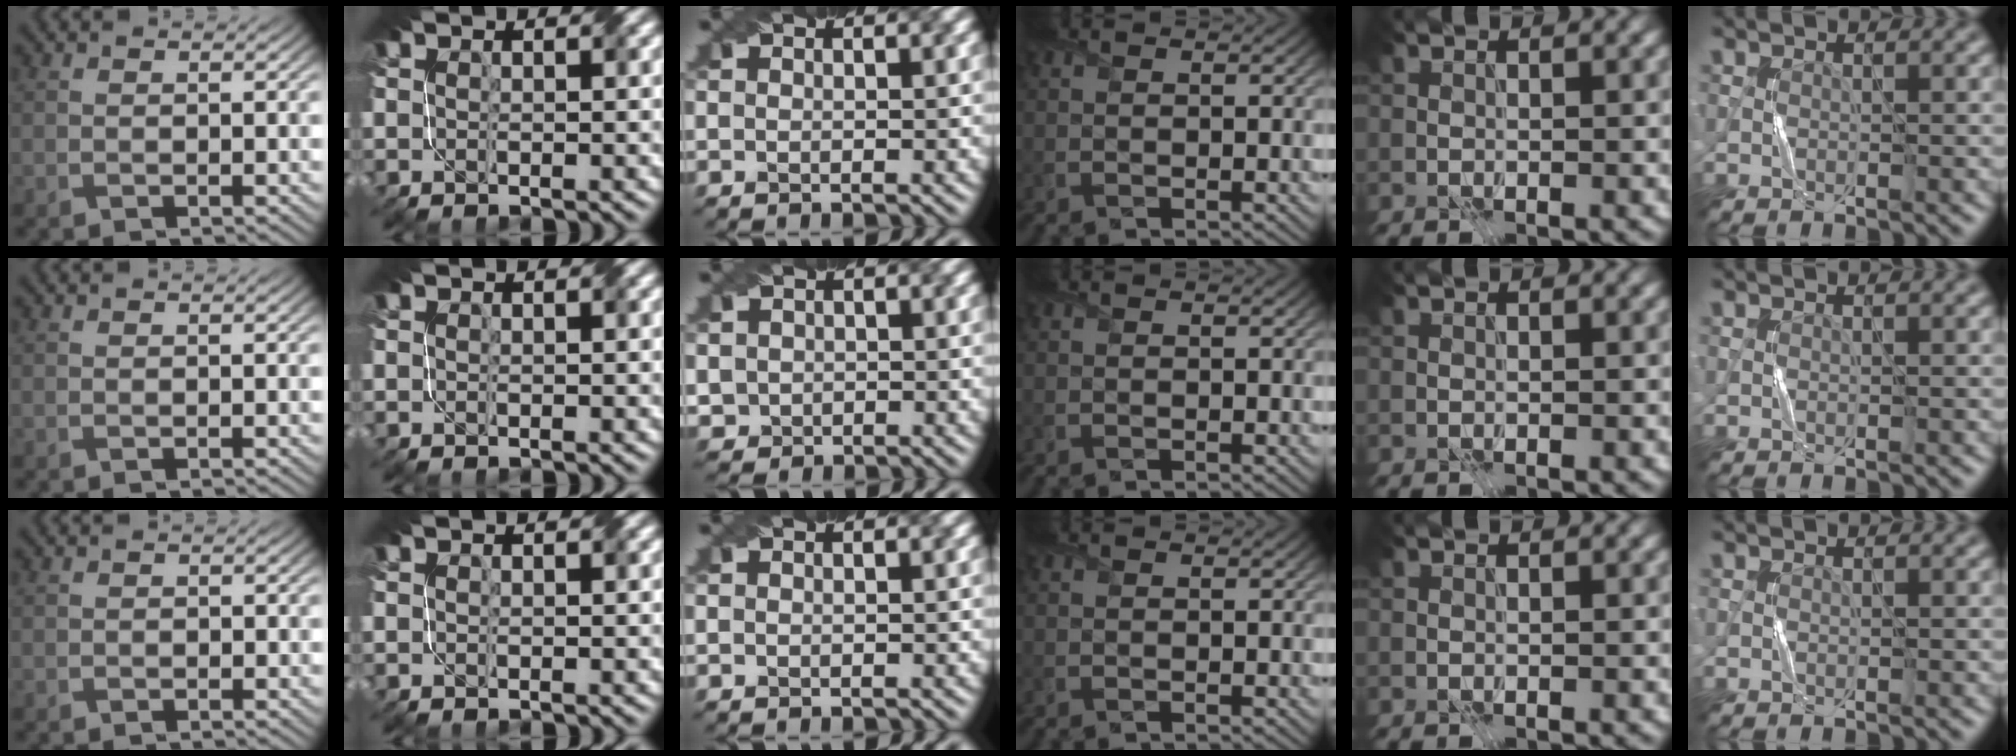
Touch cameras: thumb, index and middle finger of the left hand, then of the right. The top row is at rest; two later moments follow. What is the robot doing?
{"motion": "fold", "object": "paper"}